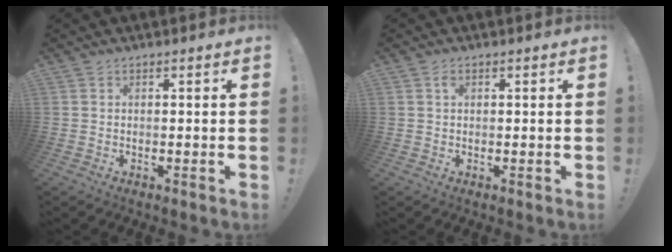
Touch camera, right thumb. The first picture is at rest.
{"total": 1.1, "force": [0.5, 0.7, 0.8], "torque": [-0.009, 0.000, 0.007]}